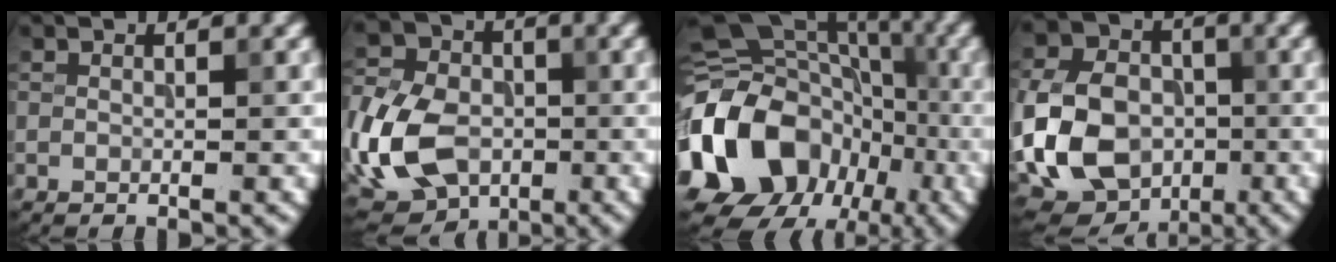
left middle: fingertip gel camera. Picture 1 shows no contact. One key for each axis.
{"total": 12.3, "fx": -3.3, "fy": 9.0, "fz": 7.8, "tx": -0.166, "ty": -0.024, "tz": -0.065}
{"total": 16.9, "fx": -6.1, "fy": 13.3, "fz": 8.5, "tx": -0.188, "ty": 0.020, "tz": -0.126}
{"total": 13.7, "fx": -2.6, "fy": 10.6, "fz": 8.4, "tx": -0.159, "ty": -0.011, "tz": -0.061}